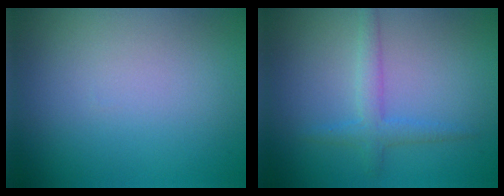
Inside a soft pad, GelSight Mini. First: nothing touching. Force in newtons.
{"total": 2.3, "press": 2.3, "slide": 0.1}